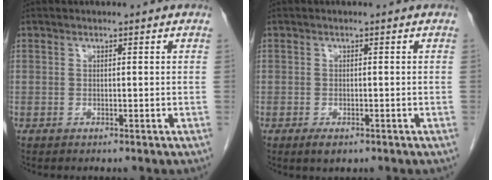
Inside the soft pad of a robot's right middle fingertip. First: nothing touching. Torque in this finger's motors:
{"motor_torque": [0.43, 0.13, 0.00, 0.01]}